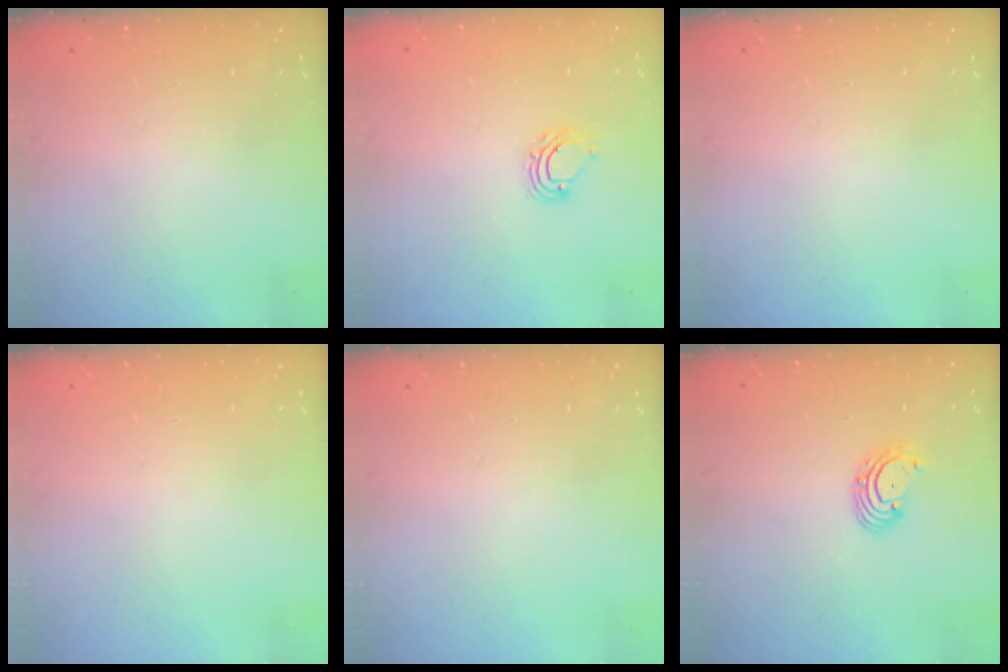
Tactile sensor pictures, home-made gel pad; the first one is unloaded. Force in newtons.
{"total": 4.0, "press": 4.0, "slide": 0.2}
{"total": 0.0}
{"total": 0.0}
{"total": 0.0}
{"total": 2.9, "press": 2.9, "slide": 0.1}